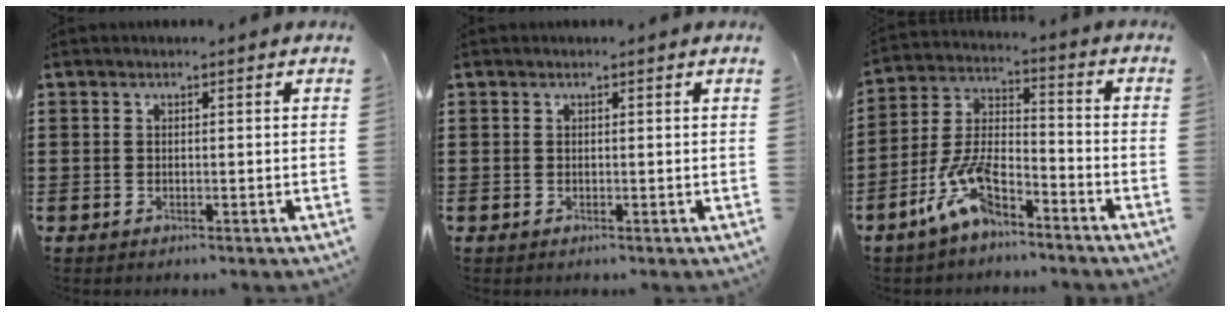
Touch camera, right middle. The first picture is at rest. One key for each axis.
{"total": 0.0}
{"total": 9.7, "fx": -6.7, "fy": 3.6, "fz": 6.1, "tx": -0.150, "ty": 0.002, "tz": -0.134}